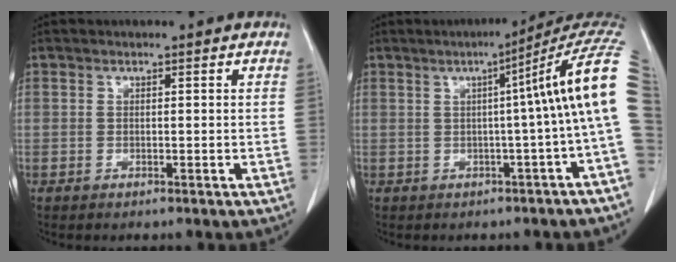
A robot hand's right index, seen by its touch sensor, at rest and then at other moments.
{"total": 10.5, "force": [1.4, -1.7, 10.2], "torque": [-0.111, 0.034, 0.010]}